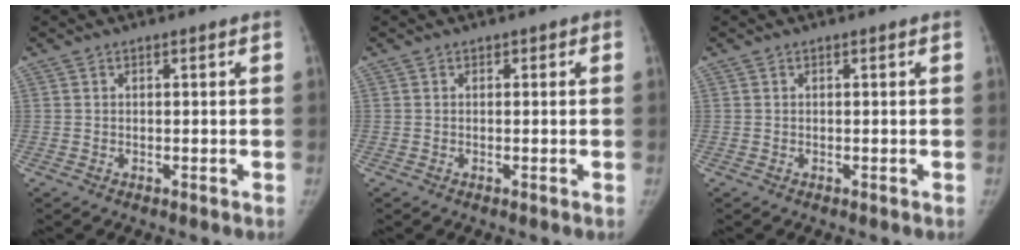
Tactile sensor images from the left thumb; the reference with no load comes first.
{"total": 0.7, "force": [0.2, 0.5, 0.4], "torque": [0.005, 0.002, -0.001]}
{"total": 0.0}